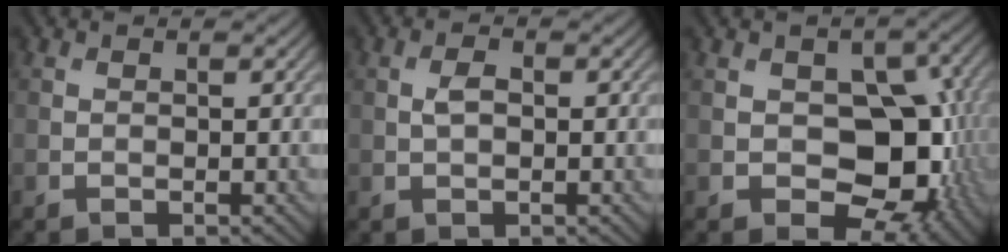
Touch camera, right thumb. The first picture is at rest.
{"total": 1.8, "force": [0.1, 1.0, 1.5], "torque": [-0.032, 0.004, 0.001]}
{"total": 10.5, "force": [-0.9, 7.2, 7.5], "torque": [-0.094, -0.007, -0.025]}